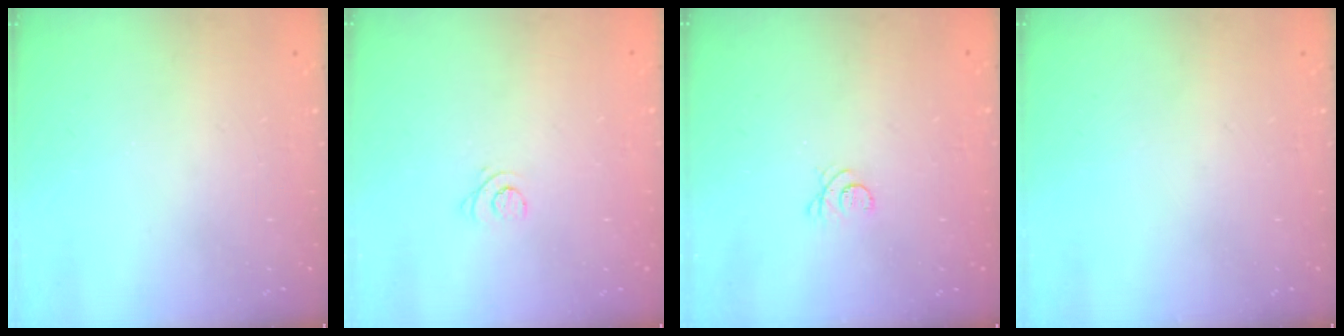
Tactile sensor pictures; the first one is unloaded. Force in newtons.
{"total": 2.9, "press": 2.9, "slide": 0.3}
{"total": 3.0, "press": 2.9, "slide": 0.4}
{"total": 0.0}